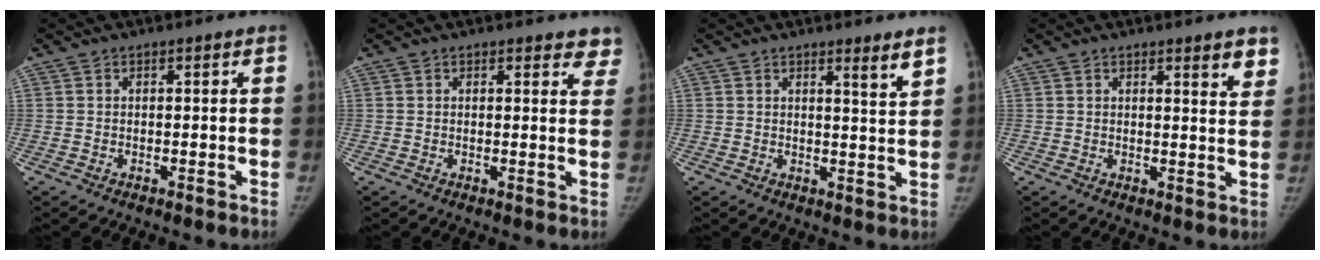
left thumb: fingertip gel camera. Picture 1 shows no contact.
{"total": 4.7, "force": [4.1, 1.8, 1.4], "torque": [0.021, -0.019, 0.030]}
{"total": 3.4, "force": [2.6, 0.0, 2.3], "torque": [-0.033, -0.026, 0.036]}
{"total": 4.4, "force": [3.1, 1.0, 3.0], "torque": [-0.025, -0.020, 0.035]}